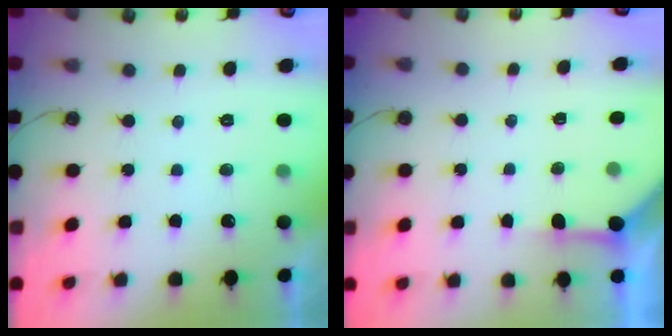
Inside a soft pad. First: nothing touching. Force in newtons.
{"total": 3.7, "press": 3.7, "slide": 0.4}